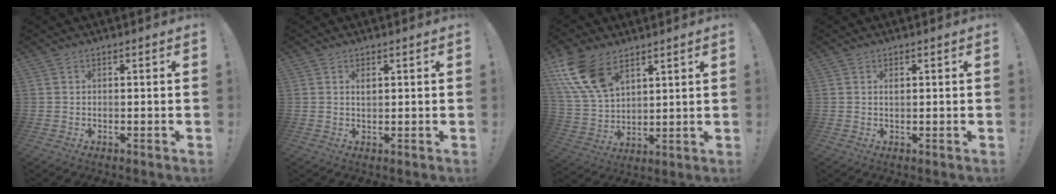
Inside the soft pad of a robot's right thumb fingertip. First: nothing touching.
{"total": 1.3, "force": [0.5, 0.7, 0.9], "torque": [-0.007, -0.004, 0.007]}
{"total": 15.1, "force": [8.8, 8.5, 8.8], "torque": [-0.188, -0.040, 0.168]}
{"total": 0.8, "force": [0.3, 0.5, 0.6], "torque": [-0.007, -0.001, 0.004]}